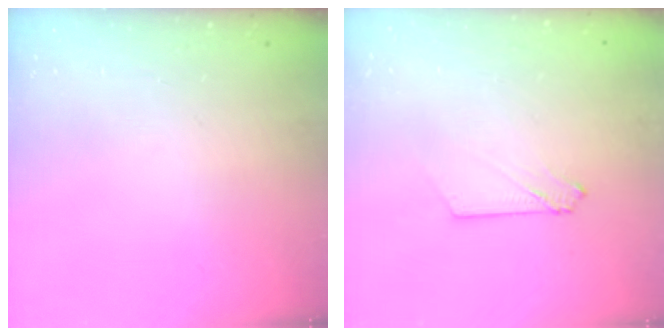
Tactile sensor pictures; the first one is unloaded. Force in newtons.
{"total": 2.1, "press": 2.1, "slide": 0.3}